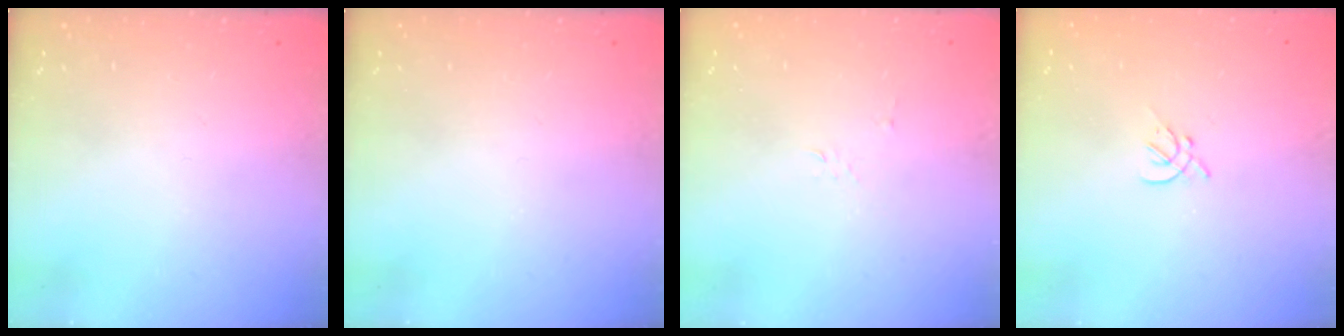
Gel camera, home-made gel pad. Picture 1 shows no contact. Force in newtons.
{"total": 0.0}
{"total": 2.7, "press": 2.7, "slide": 0.3}
{"total": 2.0, "press": 1.9, "slide": 0.5}